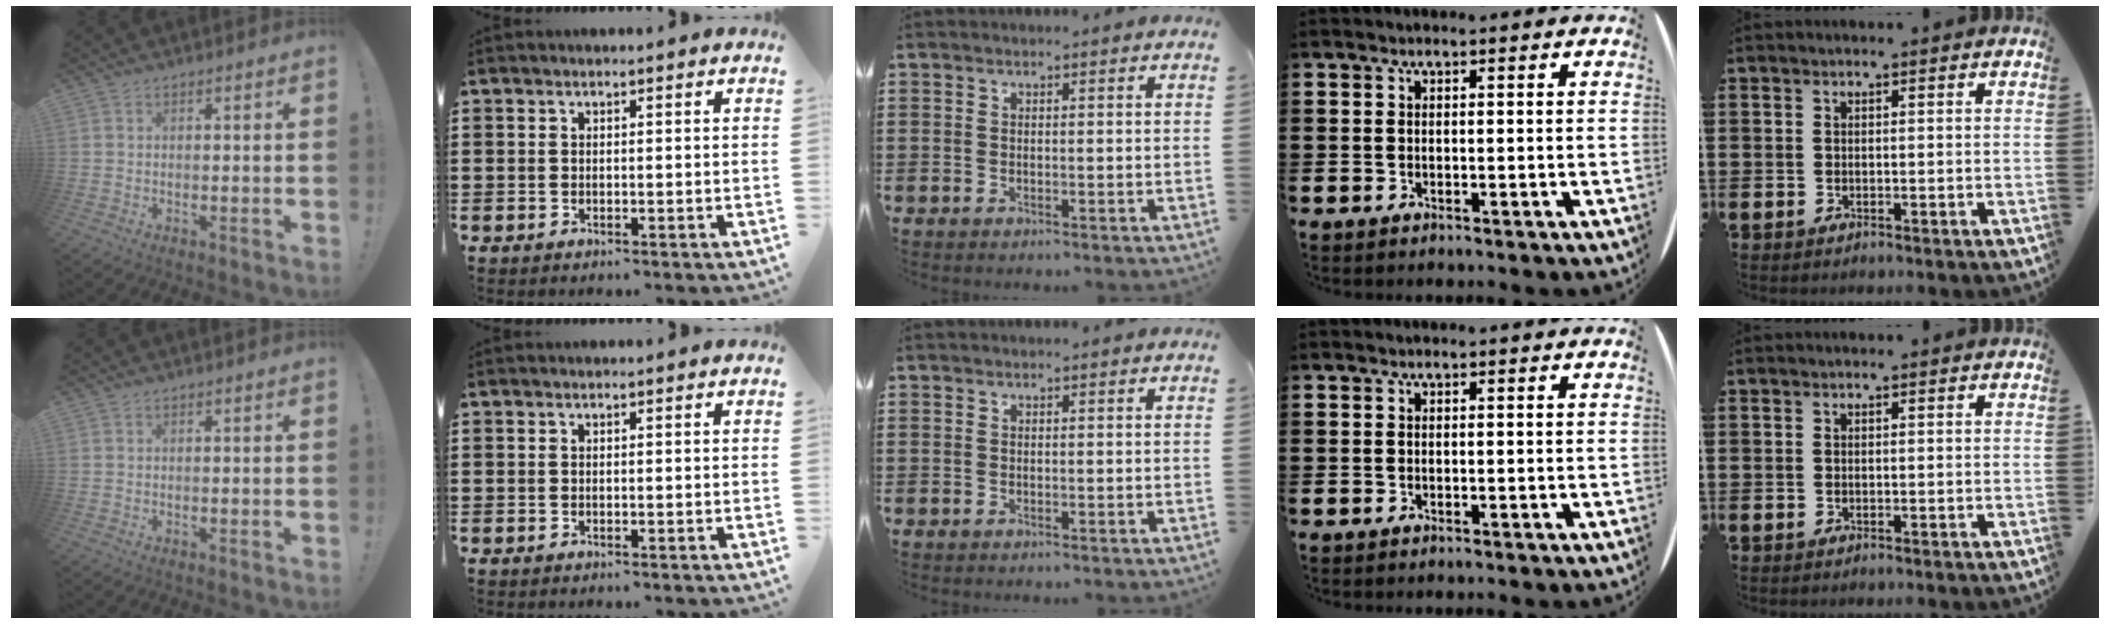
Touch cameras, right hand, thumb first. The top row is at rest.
{}